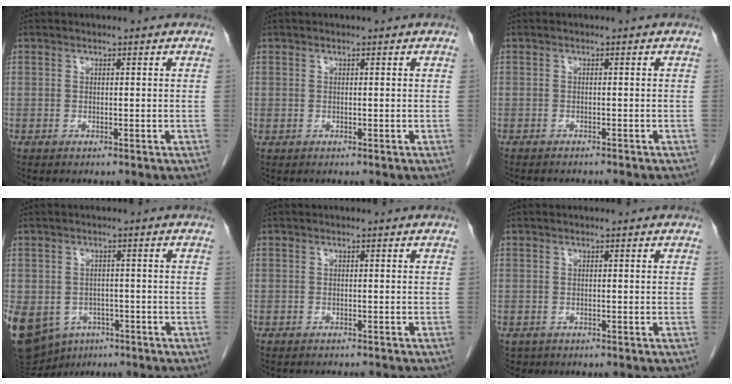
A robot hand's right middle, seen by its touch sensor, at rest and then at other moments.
{"total": 0.0}
{"total": 4.7, "force": [-4.3, 1.0, 1.7], "torque": [-0.018, -0.003, -0.053]}
{"total": 25.6, "force": [-11.1, 20.3, 11.0], "torque": [-0.375, -0.019, -0.153]}
{"total": 3.6, "force": [-3.4, 0.6, 1.0], "torque": [-0.009, -0.004, -0.042]}
{"total": 1.3, "force": [-0.8, 1.0, 0.2], "torque": [-0.010, 0.001, -0.009]}